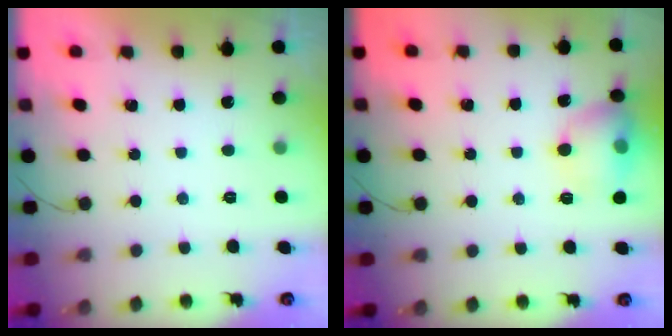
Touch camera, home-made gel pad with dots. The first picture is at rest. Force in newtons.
{"total": 11.7, "press": 11.5, "slide": 1.9}